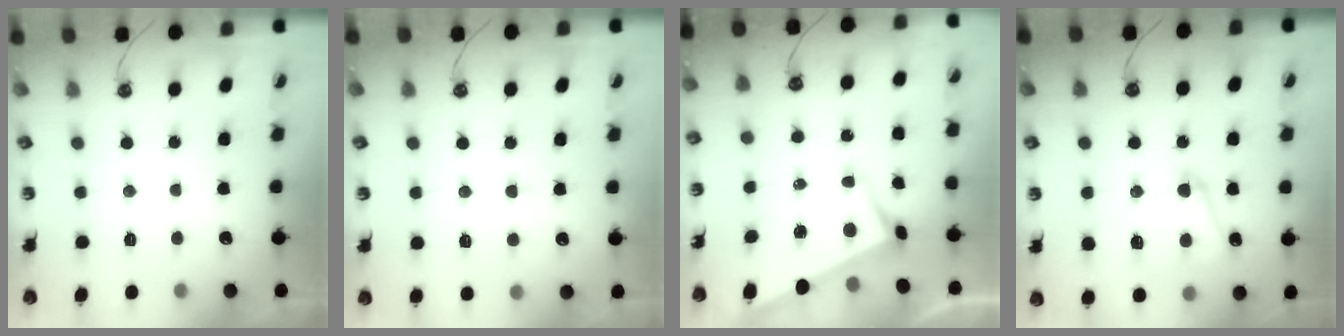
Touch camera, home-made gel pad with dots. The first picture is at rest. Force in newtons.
{"total": 0.6, "press": 0.4, "slide": 0.5}
{"total": 2.9, "press": 2.8, "slide": 0.9}
{"total": 10.5, "press": 10.5, "slide": 1.1}